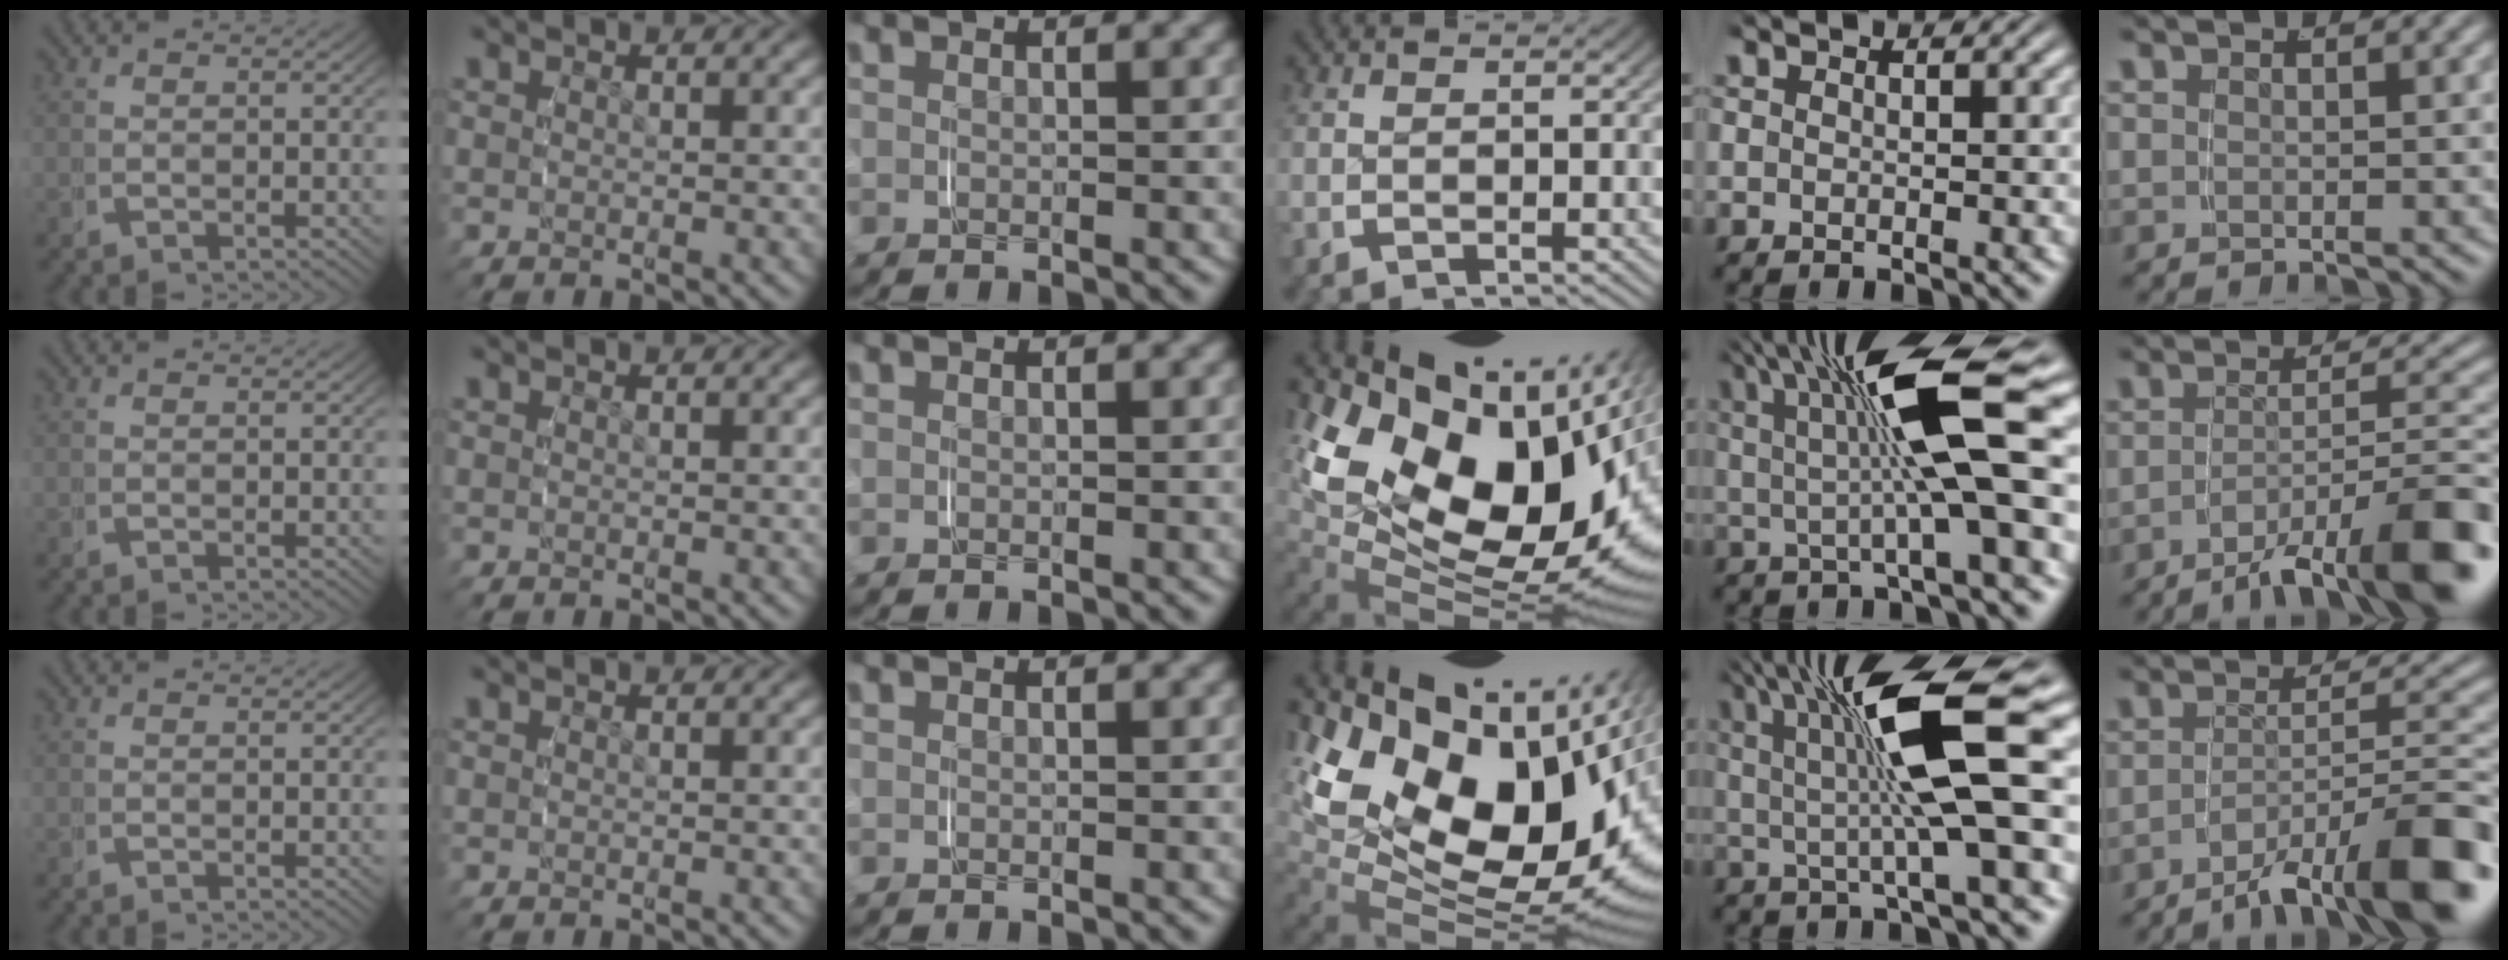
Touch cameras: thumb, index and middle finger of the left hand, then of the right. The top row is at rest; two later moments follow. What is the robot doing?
{"motion": "grasp_and_lifting", "object": "phone"}